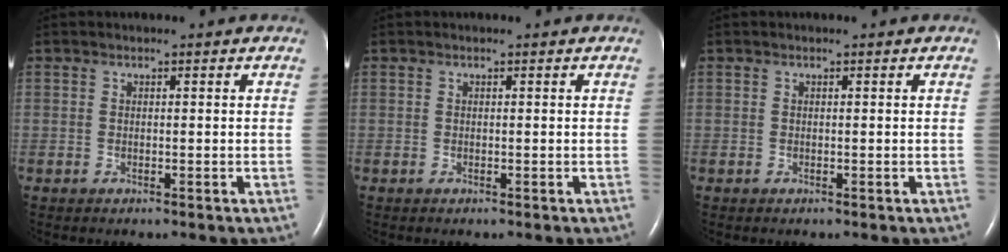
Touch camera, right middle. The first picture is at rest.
{"total": 0.0}
{"total": 0.0}